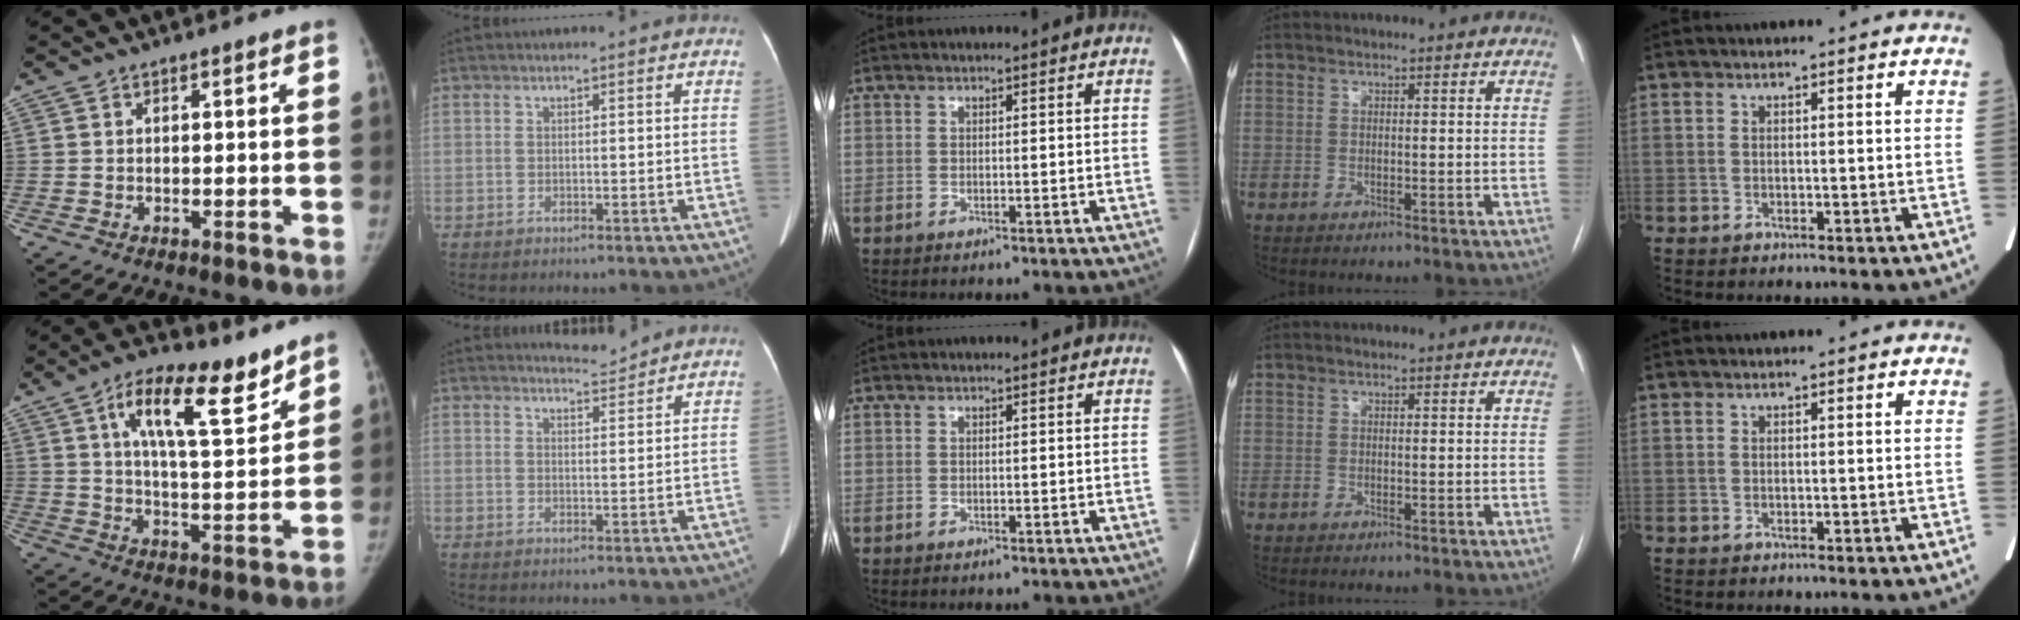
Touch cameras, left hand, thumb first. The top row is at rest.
{"thumb": {"total": 15.2, "force": [9.2, 5.0, 11.0], "torque": [-0.150, -0.045, 0.152]}, "index": {"total": 2.5, "force": [2.4, -0.5, -0.4], "torque": [-0.002, -0.010, 0.045]}}